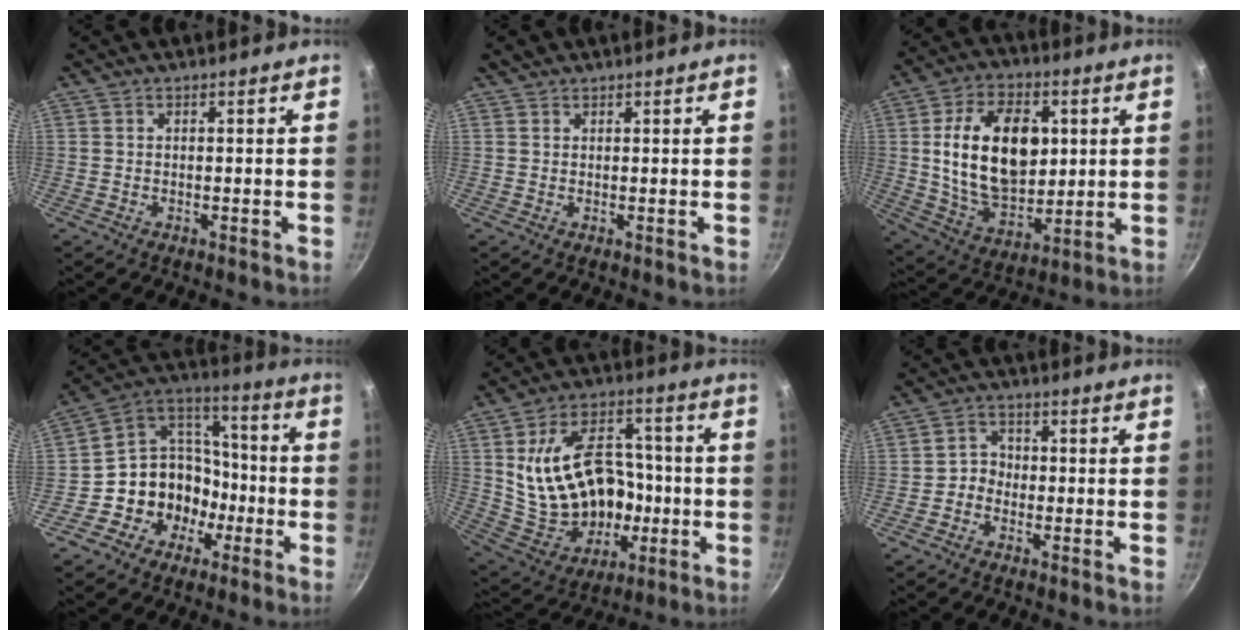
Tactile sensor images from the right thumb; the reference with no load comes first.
{"total": 1.0, "force": [0.9, 0.6, 0.1], "torque": [0.002, -0.001, 0.014]}
{"total": 20.5, "force": [3.2, 12.9, 15.6], "torque": [-0.245, -0.008, 0.063]}
{"total": 14.5, "force": [-5.0, 12.2, 6.1], "torque": [-0.051, 0.067, -0.088]}
{"total": 22.5, "force": [-0.2, 15.9, 15.9], "torque": [-0.236, 0.028, 0.023]}
{"total": 3.2, "force": [-1.1, 2.8, 1.2], "torque": [0.005, 0.018, -0.028]}